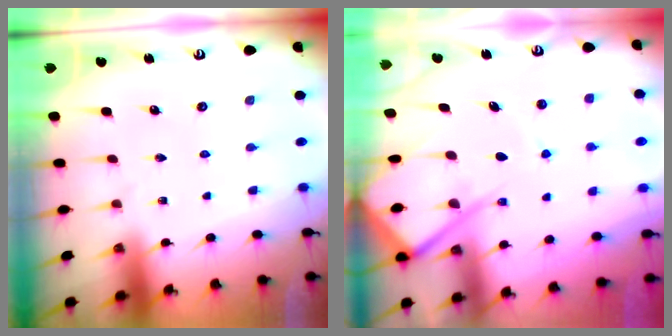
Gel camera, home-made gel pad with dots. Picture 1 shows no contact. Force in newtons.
{"total": 13.2, "press": 13.2, "slide": 1.4}